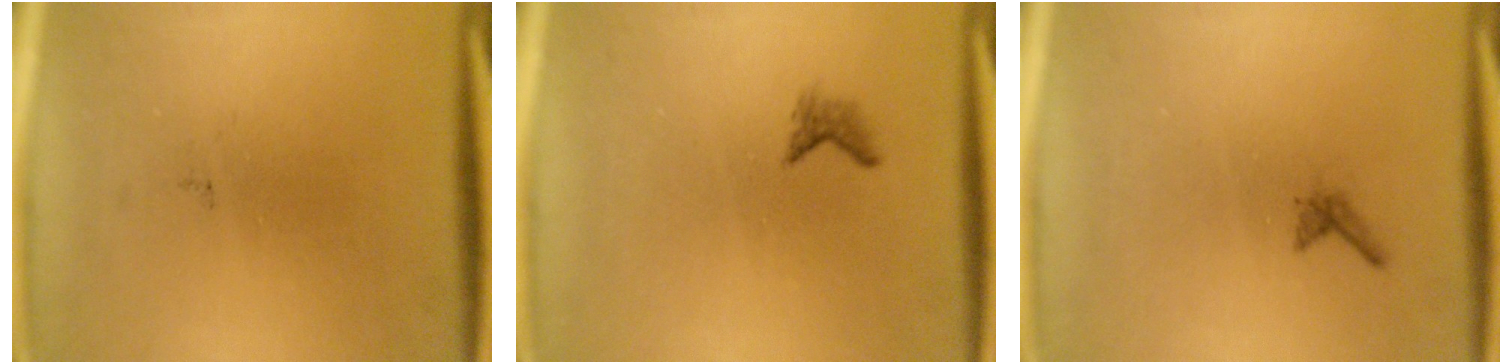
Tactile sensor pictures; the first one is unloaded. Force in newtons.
{"total": 1.0}
{"total": 0.6}